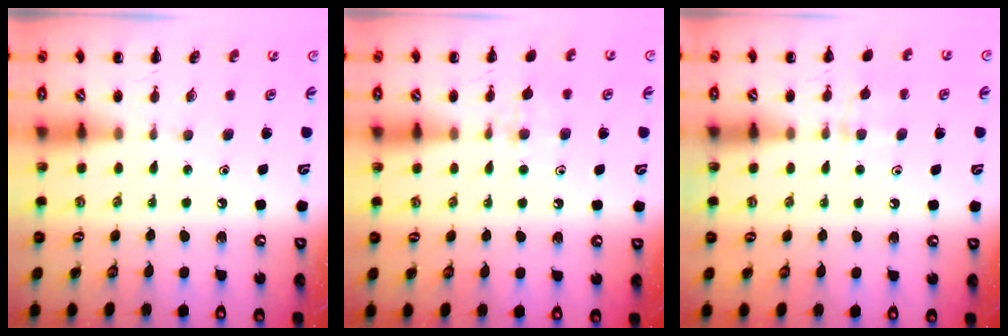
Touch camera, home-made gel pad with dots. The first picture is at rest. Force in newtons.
{"total": 8.1, "press": 7.9, "slide": 1.8}
{"total": 7.8, "press": 7.4, "slide": 2.5}